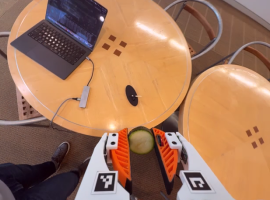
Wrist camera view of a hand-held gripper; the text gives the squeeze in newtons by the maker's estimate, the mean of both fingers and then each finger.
{"total": 7.6, "left": 7.3, "right": 7.8}